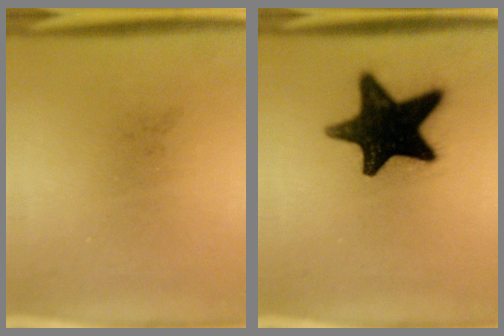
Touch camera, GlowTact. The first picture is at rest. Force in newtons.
{"total": 18.0}